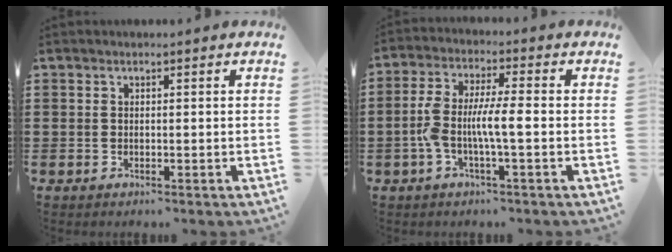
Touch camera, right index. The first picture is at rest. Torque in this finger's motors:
{"motor_torque": [0.69, -0.60, 0.36, 0.21]}